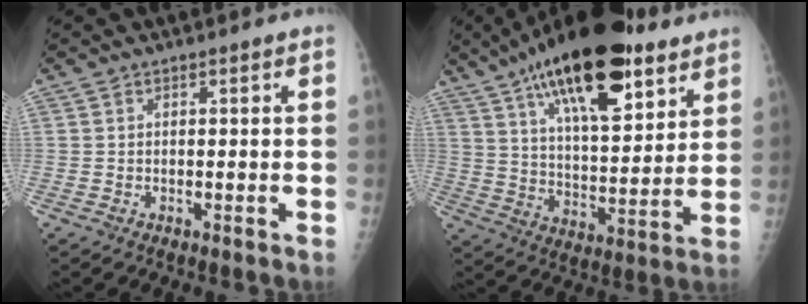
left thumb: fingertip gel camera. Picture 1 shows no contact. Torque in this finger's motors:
{"motor_torque": [2.41, 2.37, 1.63, -1.14, 0.24]}